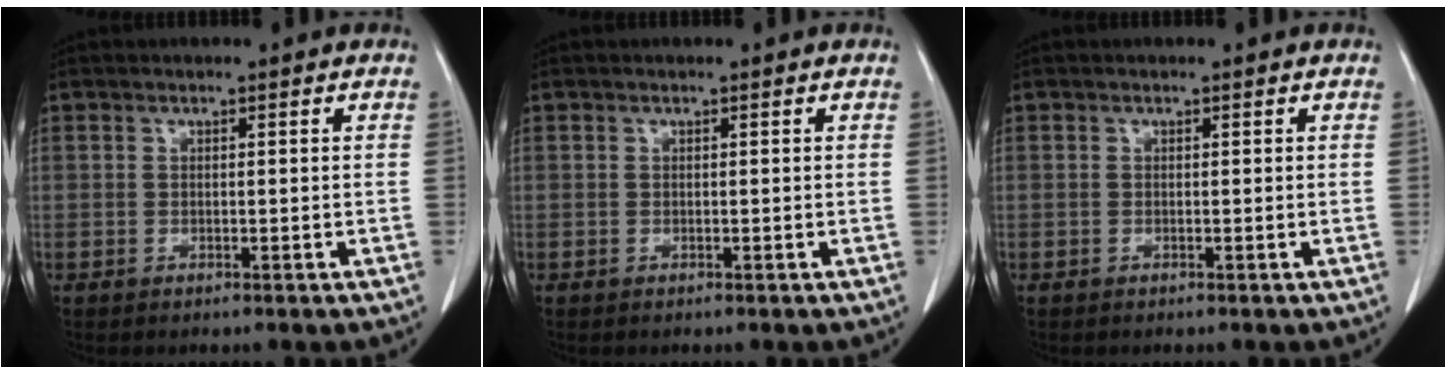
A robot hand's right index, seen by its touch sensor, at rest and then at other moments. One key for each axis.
{"total": 0.0}
{"total": 0.0}